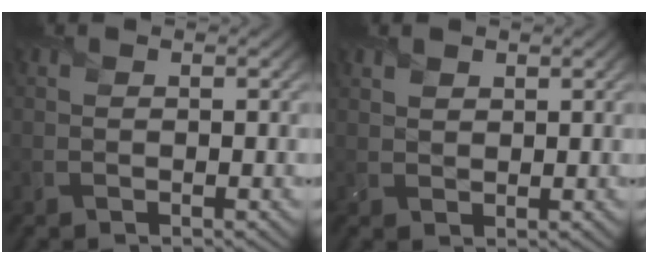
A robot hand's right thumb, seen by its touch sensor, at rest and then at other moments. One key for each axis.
{"total": 1.4, "fx": 1.1, "fy": 0.8, "fz": 0.4, "tx": -0.012, "ty": -0.001, "tz": 0.026}